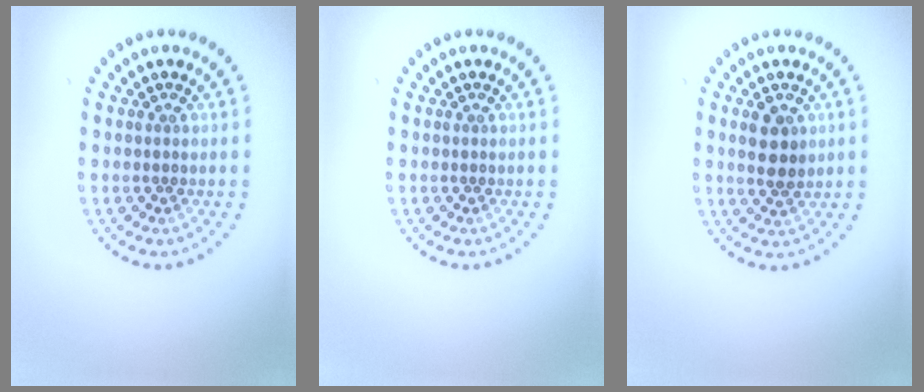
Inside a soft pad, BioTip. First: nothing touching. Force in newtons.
{"total": 0.0}
{"total": 2.8, "press": 2.7, "slide": 0.7}